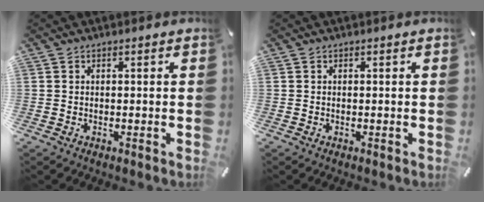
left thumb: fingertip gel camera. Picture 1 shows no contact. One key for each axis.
{"total": 0.0}